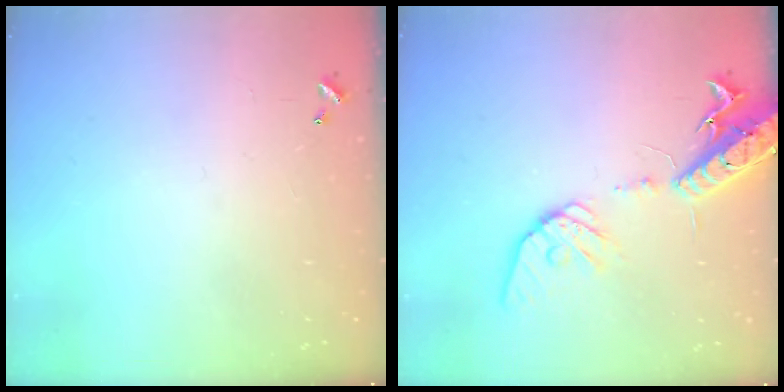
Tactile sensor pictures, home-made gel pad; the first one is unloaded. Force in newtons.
{"total": 17.5, "press": 17.1, "slide": 3.5}